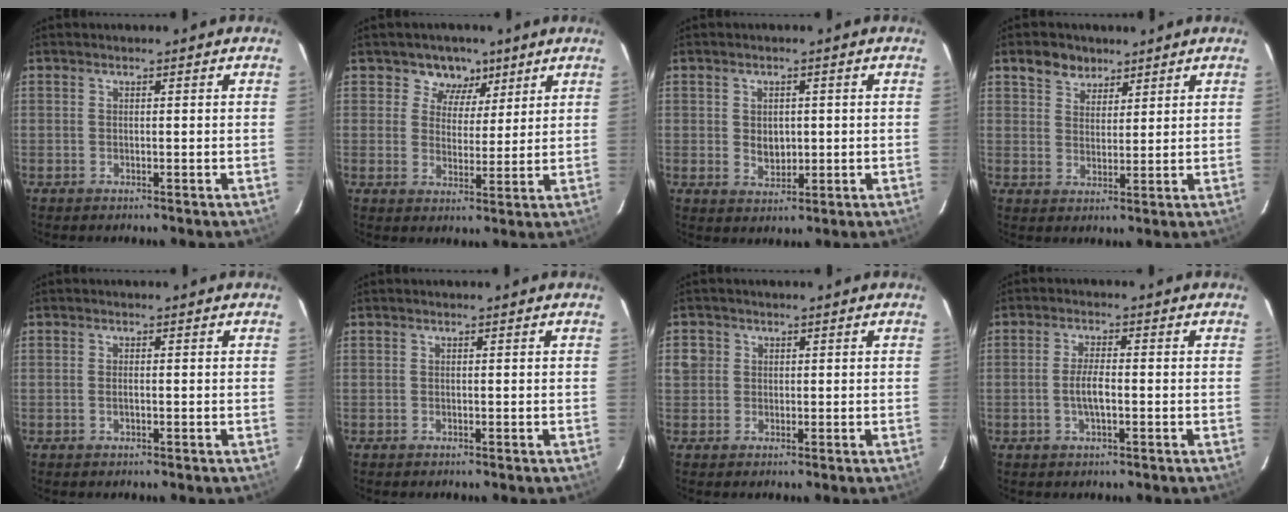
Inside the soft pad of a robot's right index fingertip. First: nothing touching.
{"total": 6.1, "force": [3.5, 4.8, 1.1], "torque": [-0.009, -0.003, 0.052]}
{"total": 3.8, "force": [0.2, 2.9, 2.5], "torque": [-0.040, 0.000, 0.009]}
{"total": 5.3, "force": [3.6, 3.6, 1.6], "torque": [-0.027, 0.014, 0.064]}
{"total": 0.9, "force": [-0.1, 0.2, 0.9], "torque": [-0.018, 0.001, -0.003]}
{"total": 0.0}
{"total": 2.7, "force": [0.1, 2.6, 0.5], "torque": [-0.002, 0.008, -0.001]}
{"total": 3.8, "force": [-0.8, 0.9, 3.7], "torque": [-0.072, 0.001, -0.015]}